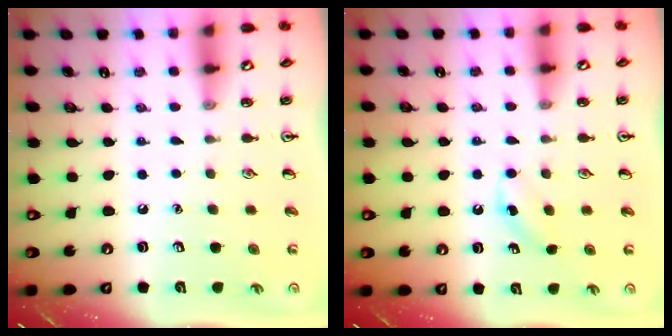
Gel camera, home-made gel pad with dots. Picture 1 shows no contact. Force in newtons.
{"total": 2.6, "press": 2.4, "slide": 0.8}